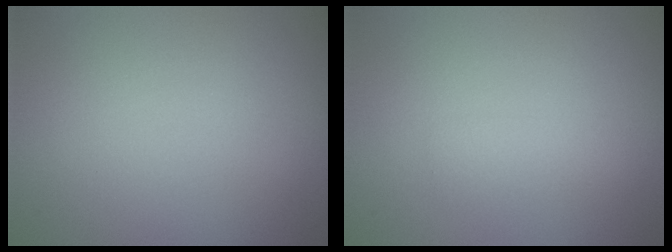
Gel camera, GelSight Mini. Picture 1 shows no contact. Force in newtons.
{"total": 1.0, "press": 1.0, "slide": 0.1}